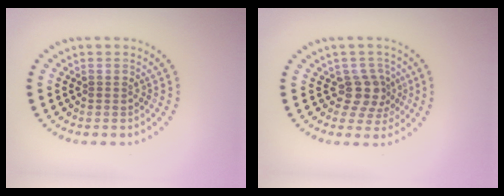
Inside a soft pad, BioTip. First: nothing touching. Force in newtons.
{"total": 2.8, "press": 2.2, "slide": 1.7}